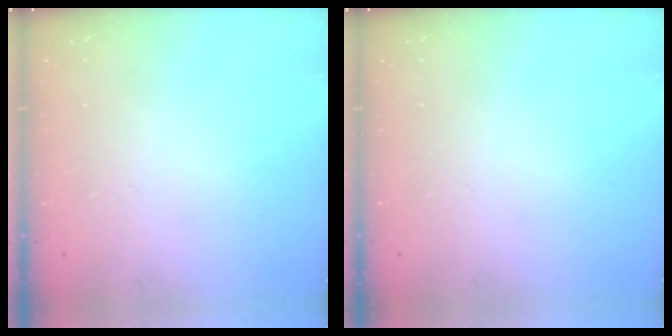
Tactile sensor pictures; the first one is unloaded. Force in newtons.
{"total": 0.0}